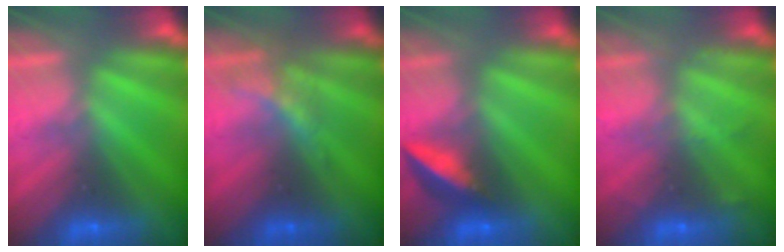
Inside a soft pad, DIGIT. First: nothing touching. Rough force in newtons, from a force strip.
{"total": 2.2}
{"total": 6.1}
{"total": 2.3}